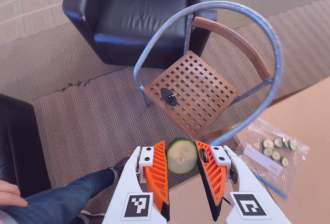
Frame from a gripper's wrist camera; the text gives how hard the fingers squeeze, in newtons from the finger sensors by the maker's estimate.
{"total": 7.3, "left": 7.1, "right": 7.4}